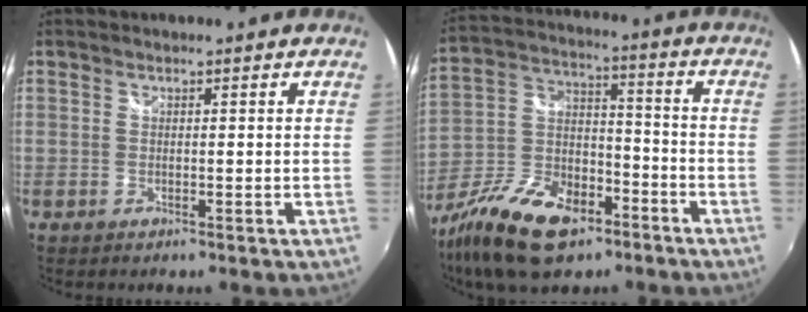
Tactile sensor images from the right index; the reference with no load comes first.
{"total": 21.1, "force": [-12.9, 10.6, 12.8], "torque": [-0.282, -0.018, -0.225]}